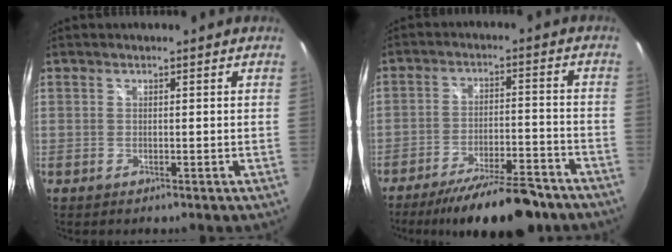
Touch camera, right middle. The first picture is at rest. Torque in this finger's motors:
{"motor_torque": [1.07, -1.07, 0.44, 0.11]}